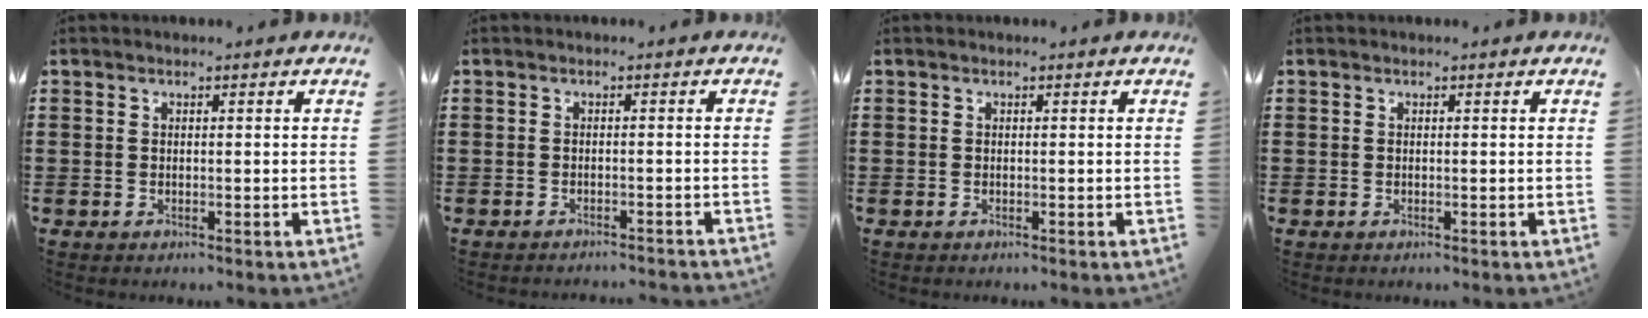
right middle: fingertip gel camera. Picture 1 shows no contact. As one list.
[{"total": 1.2, "force": [-1.2, -0.2, 0.1], "torque": [-0.006, 0.000, -0.023]}, {"total": 0.0}, {"total": 0.0}]